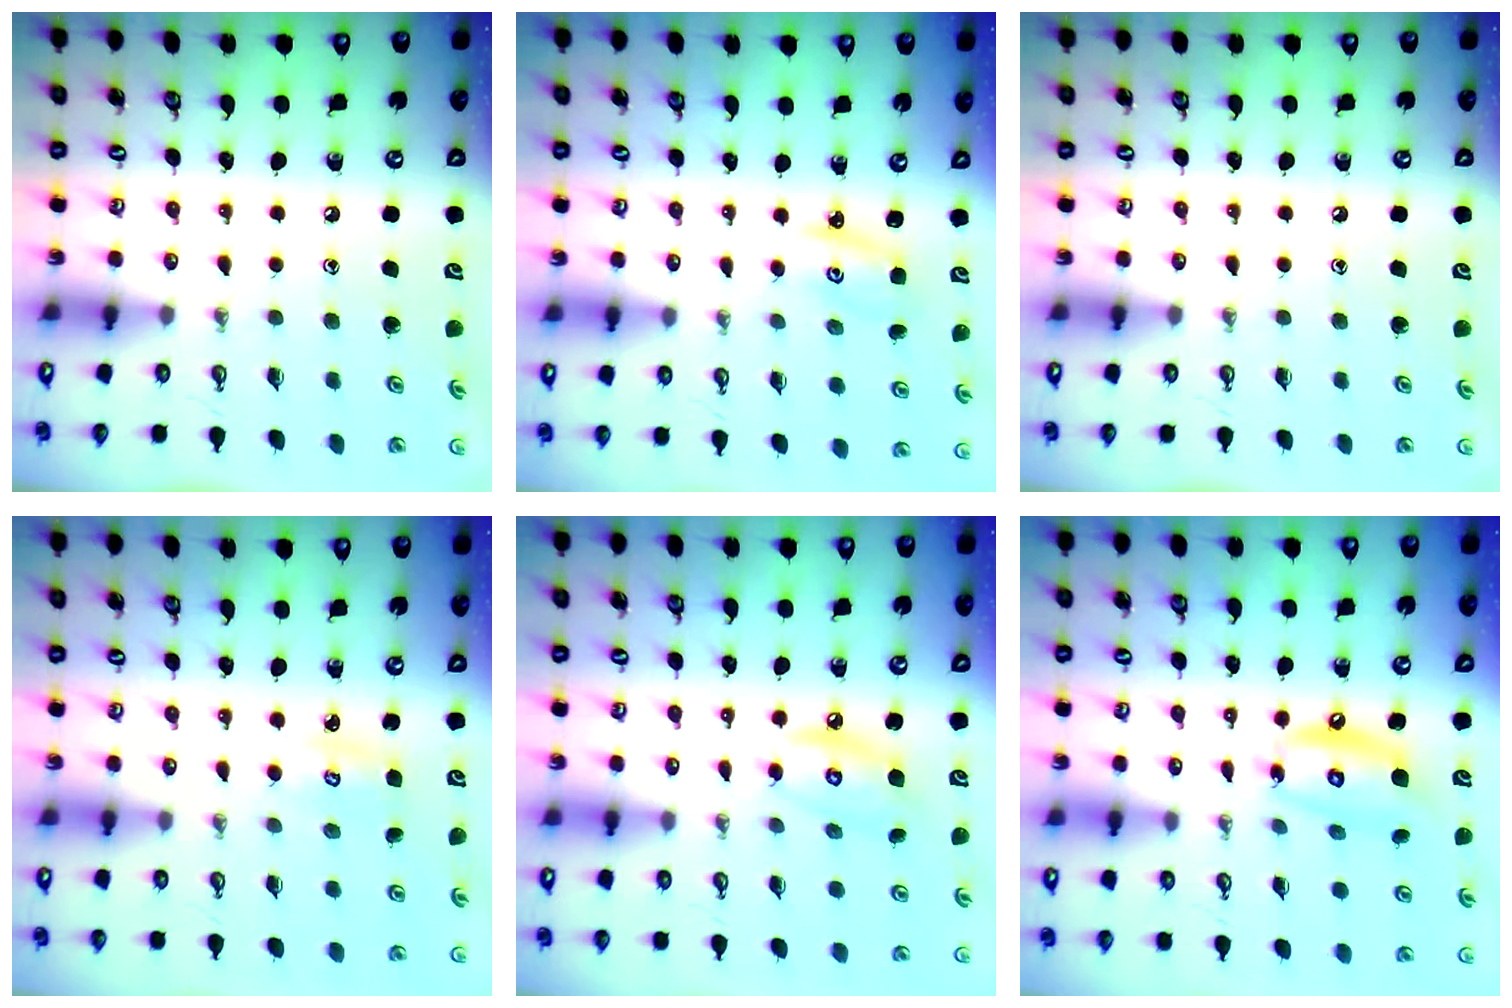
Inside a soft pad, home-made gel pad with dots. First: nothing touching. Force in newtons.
{"total": 2.6, "press": 2.6, "slide": 0.1}
{"total": 0.0}
{"total": 2.9, "press": 2.9, "slide": 0.3}
{"total": 7.7, "press": 7.7, "slide": 0.5}
{"total": 13.5, "press": 13.5, "slide": 1.3}